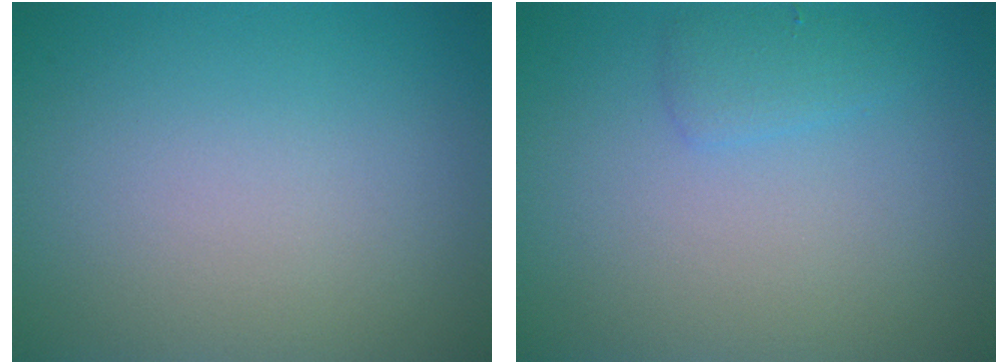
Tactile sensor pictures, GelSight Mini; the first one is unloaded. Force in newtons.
{"total": 1.4, "press": 1.4, "slide": 0.1}